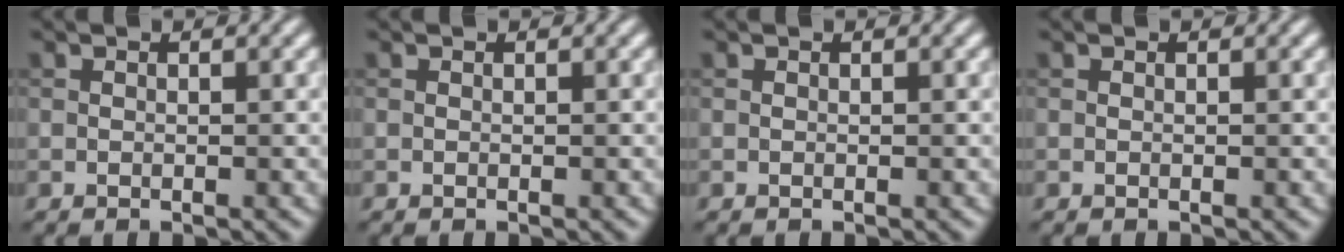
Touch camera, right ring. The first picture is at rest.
{"total": 0.0}
{"total": 0.0}
{"total": 0.0}